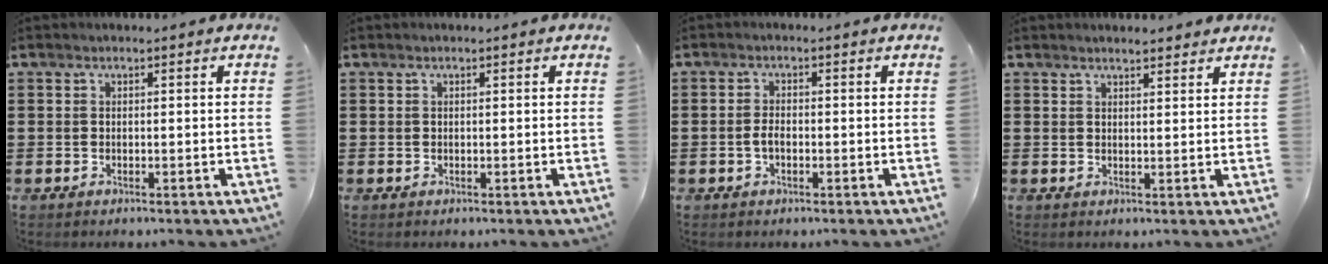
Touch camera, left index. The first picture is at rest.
{"total": 0.0}
{"total": 2.1, "force": [-0.5, 0.9, 1.9], "torque": [-0.053, -0.005, -0.014]}
{"total": 2.0, "force": [1.9, 0.1, 0.4], "torque": [-0.012, 0.002, 0.038]}